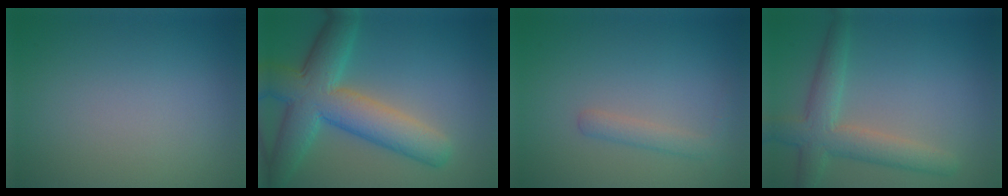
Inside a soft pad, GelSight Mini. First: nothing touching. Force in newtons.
{"total": 8.5, "press": 8.5, "slide": 0.3}
{"total": 1.6, "press": 1.6, "slide": 0.1}
{"total": 4.4, "press": 4.4, "slide": 0.1}